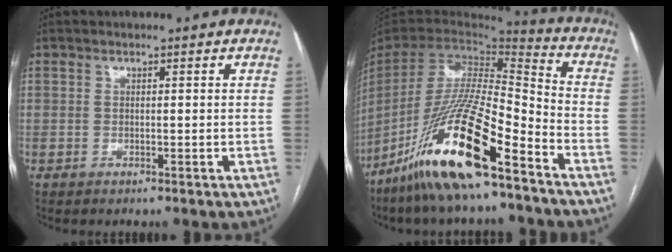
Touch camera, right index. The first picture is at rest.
{"total": 20.8, "force": [-13.4, 2.9, 15.6], "torque": [-0.324, -0.039, -0.252]}